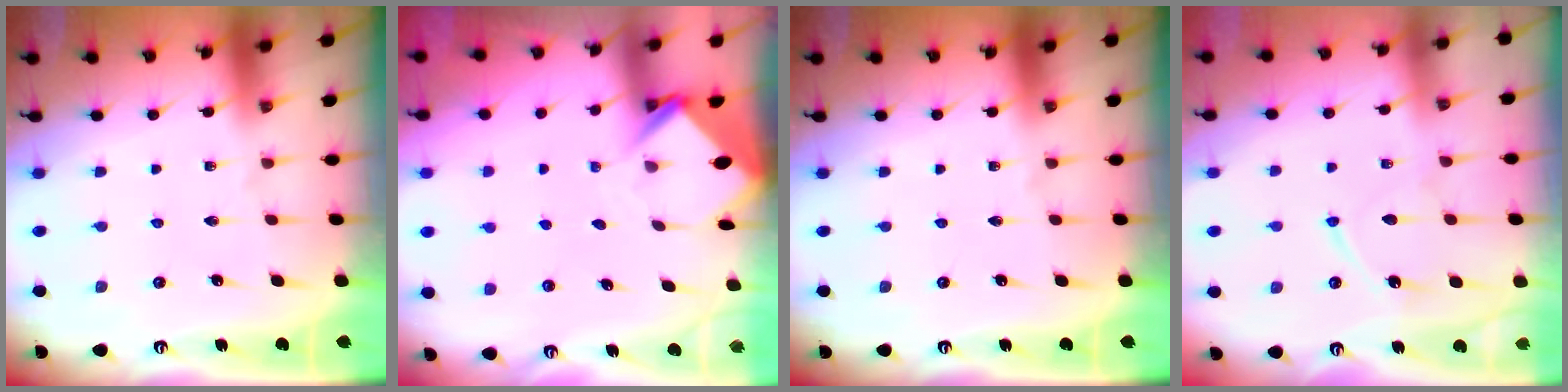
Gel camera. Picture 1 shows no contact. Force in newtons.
{"total": 3.9, "press": 3.9, "slide": 0.2}
{"total": 0.0}
{"total": 8.0, "press": 8.0, "slide": 0.8}